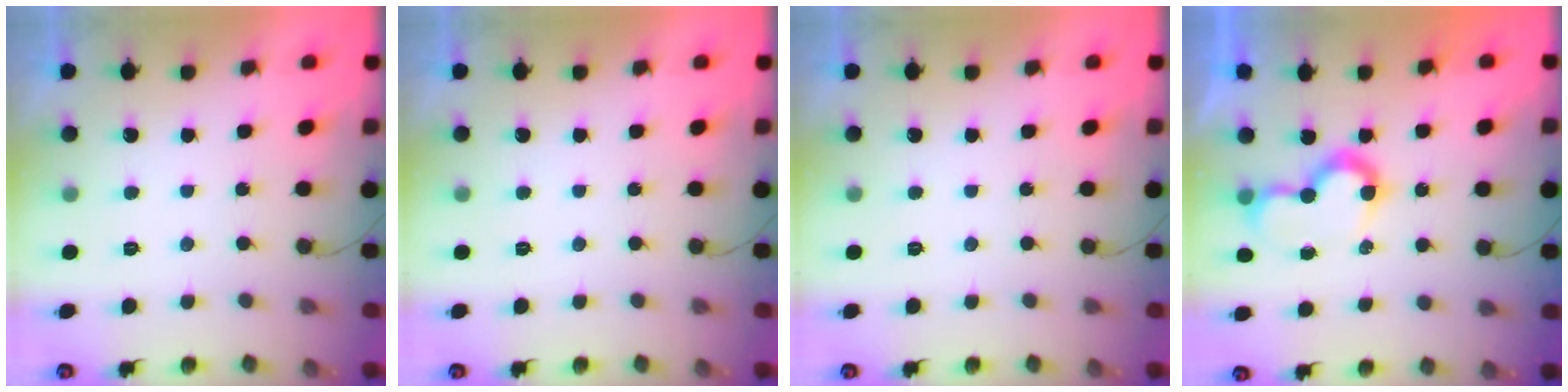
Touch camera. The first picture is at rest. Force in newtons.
{"total": 0.0}
{"total": 0.0}
{"total": 8.7, "press": 8.6, "slide": 0.1}